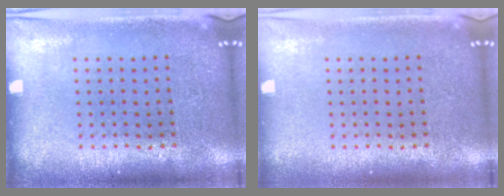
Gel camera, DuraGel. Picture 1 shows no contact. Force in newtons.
{"total": 0.0}